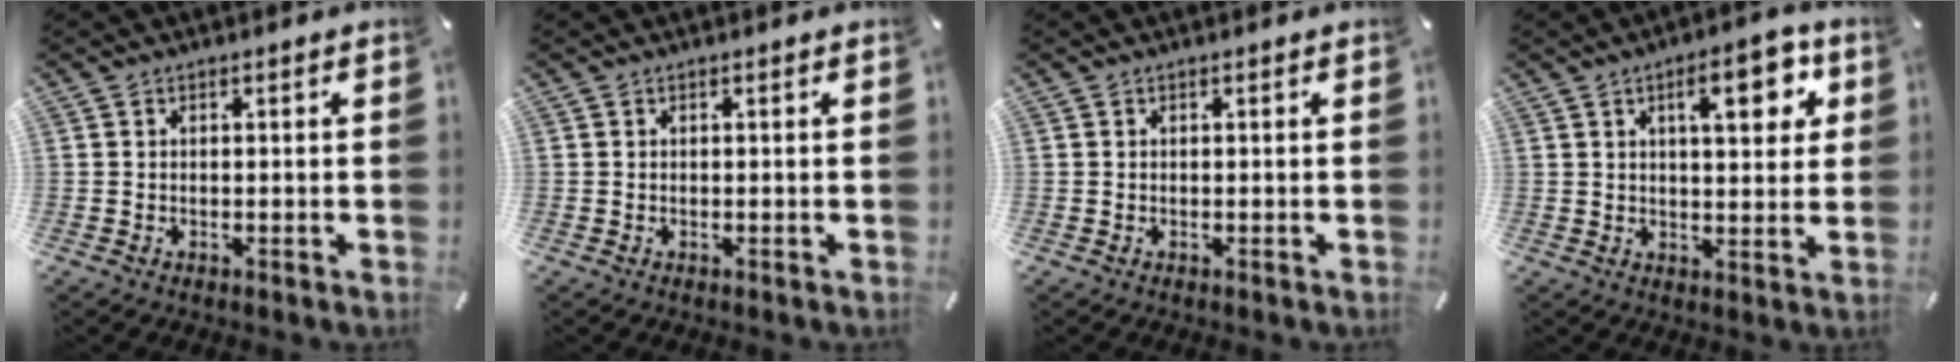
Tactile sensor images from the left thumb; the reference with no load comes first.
{"total": 0.0}
{"total": 0.0}
{"total": 10.4, "force": [4.3, 4.1, 8.6], "torque": [-0.116, -0.011, 0.063]}